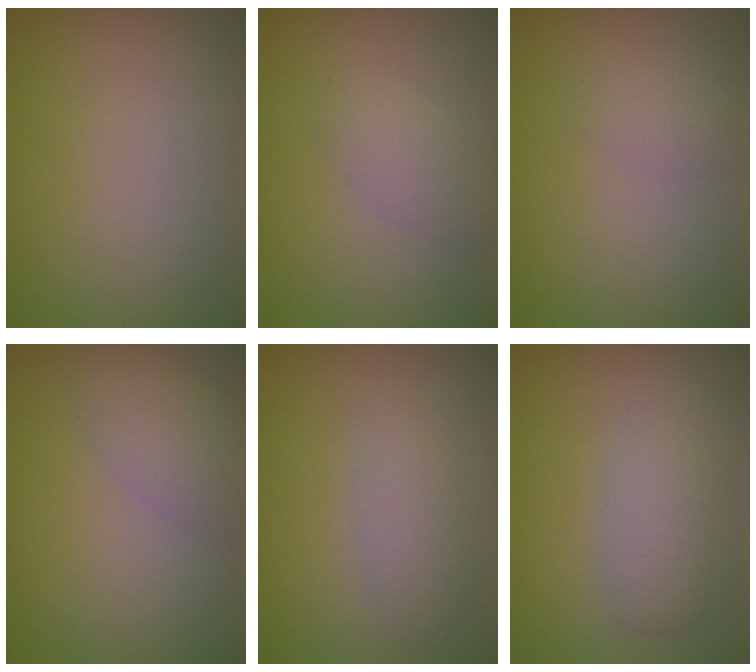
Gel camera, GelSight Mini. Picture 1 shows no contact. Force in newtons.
{"total": 2.1, "press": 2.1, "slide": 0.1}
{"total": 1.2, "press": 1.2, "slide": 0.1}
{"total": 3.0, "press": 3.0, "slide": 0.1}
{"total": 2.3, "press": 2.3, "slide": 0.1}
{"total": 2.8, "press": 2.8, "slide": 0.2}